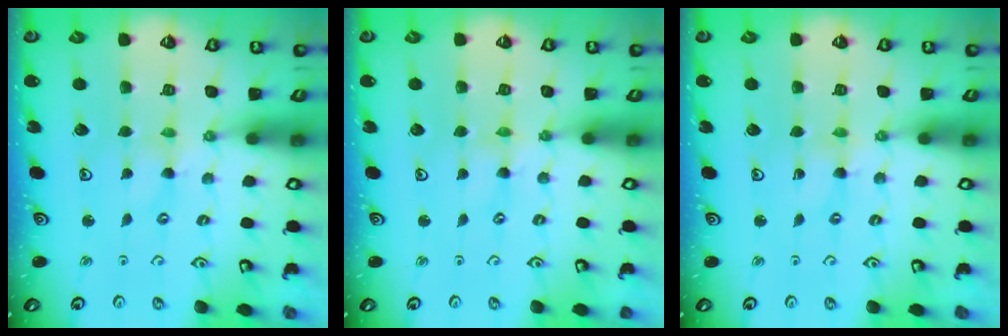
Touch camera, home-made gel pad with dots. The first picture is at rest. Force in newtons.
{"total": 0.0}
{"total": 0.0}